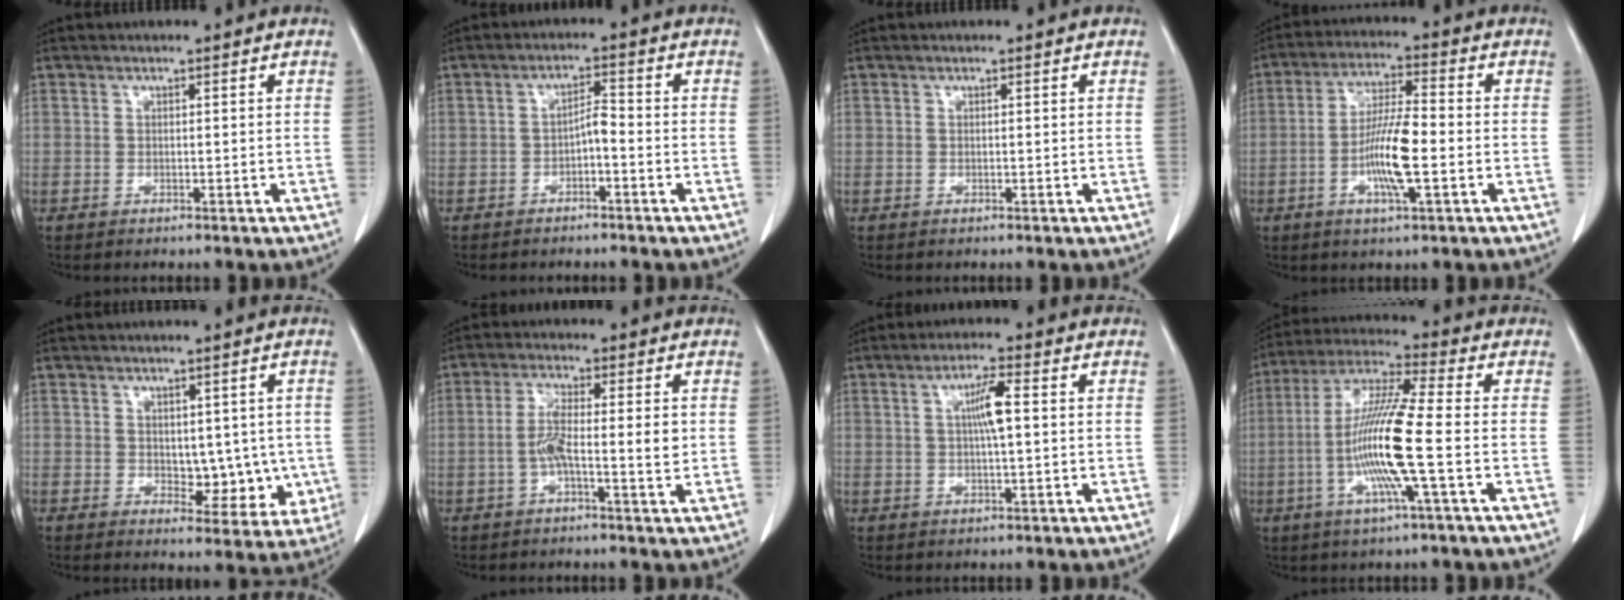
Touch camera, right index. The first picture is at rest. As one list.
[{"total": 2.7, "force": [-1.3, 0.7, 2.3], "torque": [-0.038, 0.008, -0.020]}, {"total": 0.0}, {"total": 9.4, "force": [-2.3, 1.0, 9.0], "torque": [-0.173, -0.004, -0.049]}, {"total": 6.5, "force": [-0.1, 4.0, 5.1], "torque": [-0.045, -0.002, 0.011]}, {"total": 5.6, "force": [-0.5, 0.7, 5.6], "torque": [-0.104, 0.003, -0.014]}, {"total": 4.5, "force": [0.7, 0.3, 4.4], "torque": [-0.081, 0.003, 0.011]}, {"total": 13.6, "force": [-2.7, -0.3, 13.3], "torque": [-0.270, -0.006, -0.063]}]